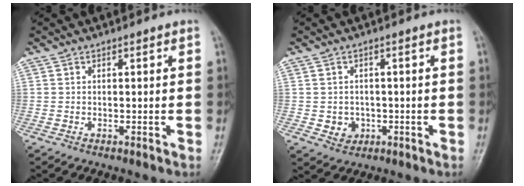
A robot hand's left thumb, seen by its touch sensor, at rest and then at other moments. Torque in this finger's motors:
{"motor_torque": [-0.26, -0.10, 0.11, 0.05, 0.00]}